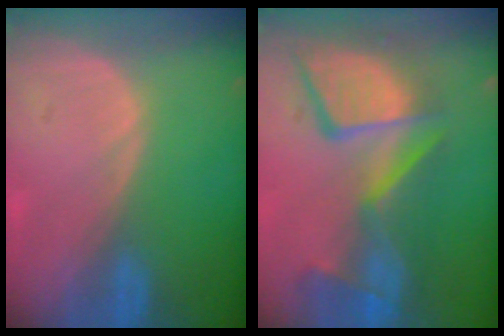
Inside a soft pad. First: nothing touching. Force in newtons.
{"total": 13.2, "press": 11.2, "slide": 7.0}